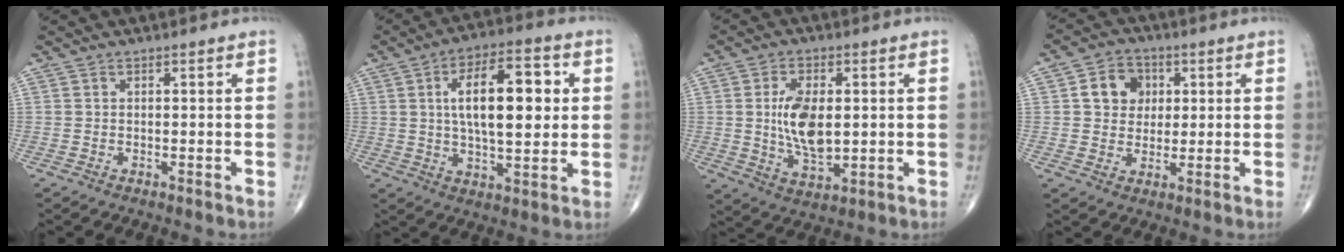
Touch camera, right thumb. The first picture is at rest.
{"total": 16.1, "force": [3.0, 6.8, 14.2], "torque": [-0.210, 0.005, 0.046]}
{"total": 10.9, "force": [0.9, 5.7, 9.3], "torque": [-0.164, -0.014, 0.024]}
{"total": 7.7, "force": [1.8, 6.4, 3.7], "torque": [-0.028, -0.001, 0.025]}